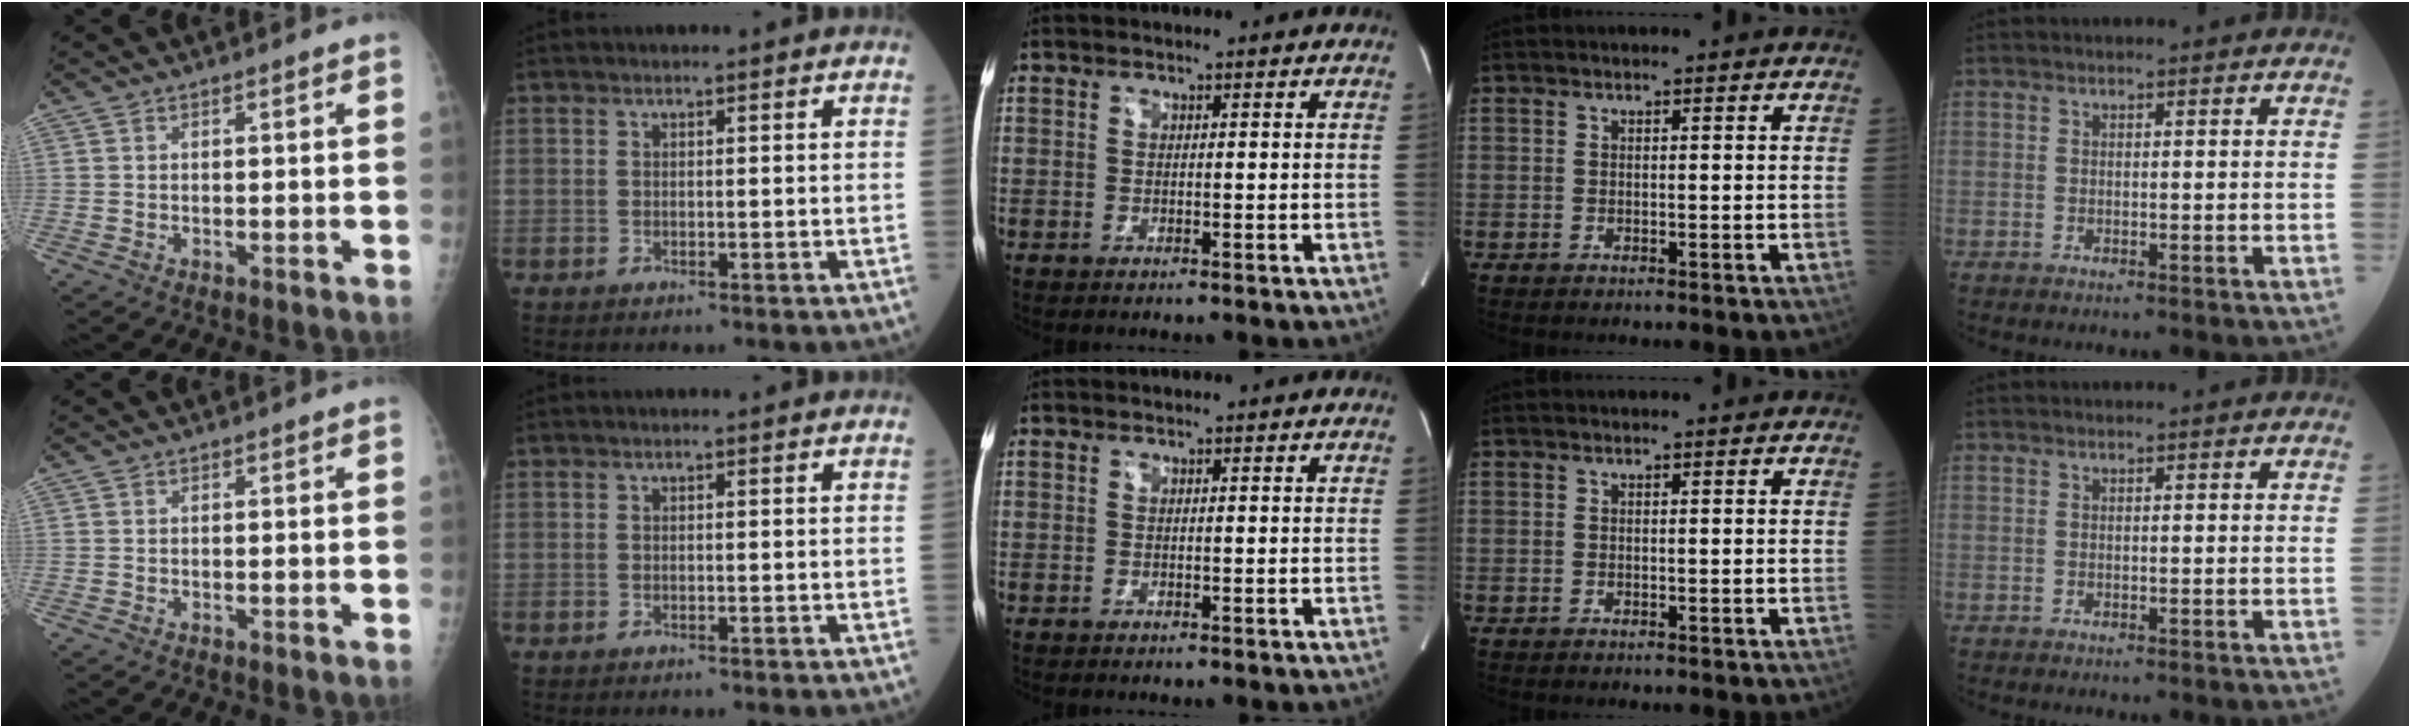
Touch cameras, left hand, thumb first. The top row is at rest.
{}